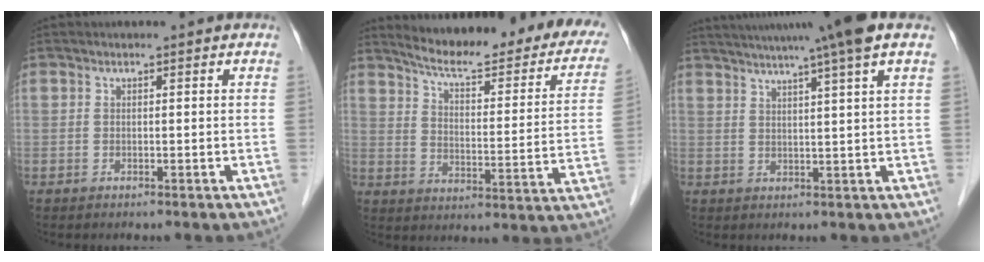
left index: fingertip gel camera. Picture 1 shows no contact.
{"total": 24.4, "force": [21.1, 4.3, 11.5], "torque": [-0.152, -0.054, 0.260]}
{"total": 13.4, "force": [10.4, -1.8, 8.2], "torque": [-0.137, 0.011, 0.137]}